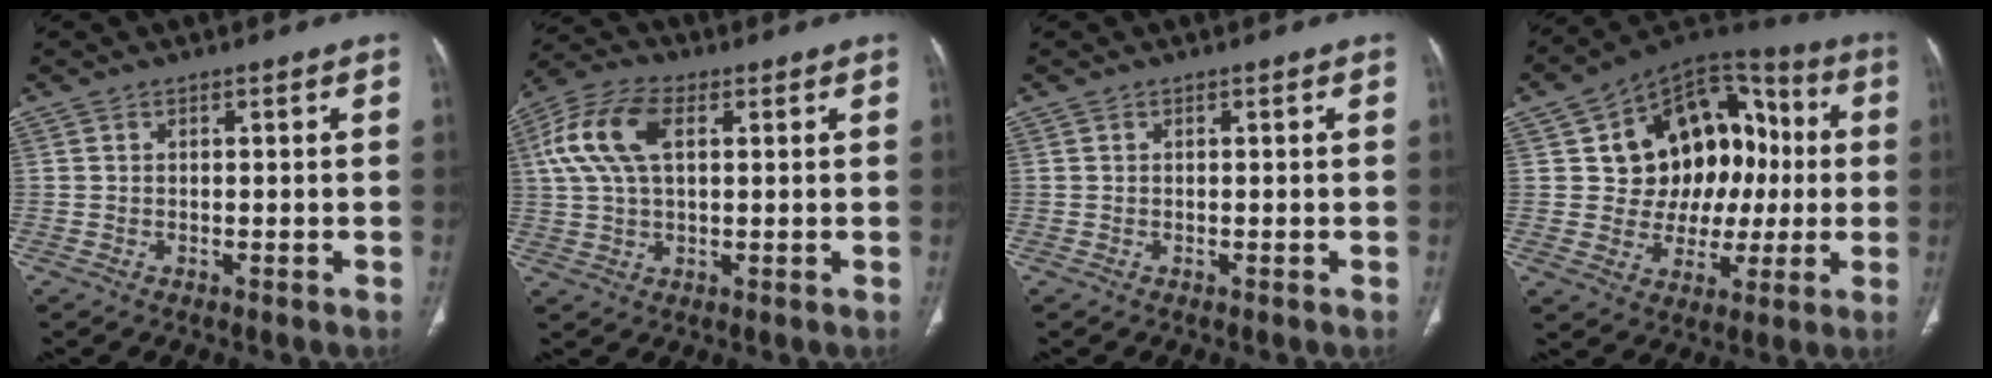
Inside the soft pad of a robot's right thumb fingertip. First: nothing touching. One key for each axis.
{"total": 11.4, "fx": 3.0, "fy": 6.0, "fz": 9.2, "tx": -0.206, "ty": 0.023, "tz": 0.056}
{"total": 0.0}
{"total": 19.8, "fx": 2.6, "fy": 15.0, "fz": 12.6, "tx": -0.122, "ty": 0.041, "tz": 0.049}